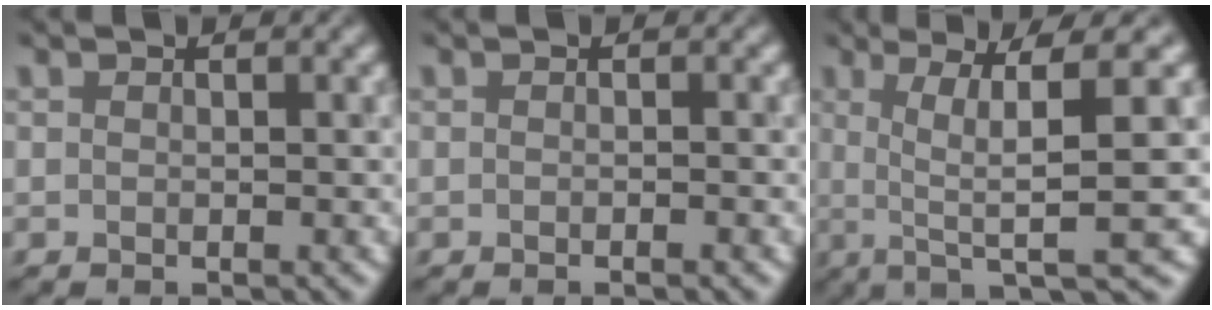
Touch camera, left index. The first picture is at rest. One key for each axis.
{"total": 1.0, "fx": -0.2, "fy": 0.4, "fz": 0.9, "tx": 0.007, "ty": 0.003, "tz": -0.013}
{"total": 7.8, "fx": 0.4, "fy": 1.0, "fz": 7.7, "tx": -0.109, "ty": 0.017, "tz": 0.018}